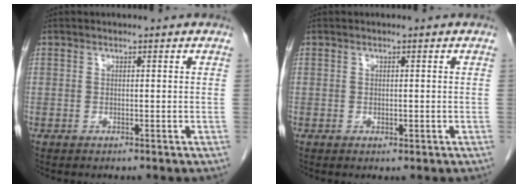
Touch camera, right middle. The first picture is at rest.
{"total": 0.6, "force": [-0.1, 0.4, 0.5], "torque": [-0.006, -0.001, -0.001]}